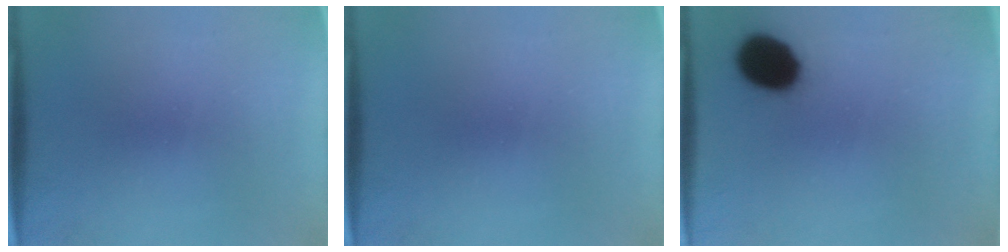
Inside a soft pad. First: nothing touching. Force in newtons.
{"total": 0.0}
{"total": 12.9}